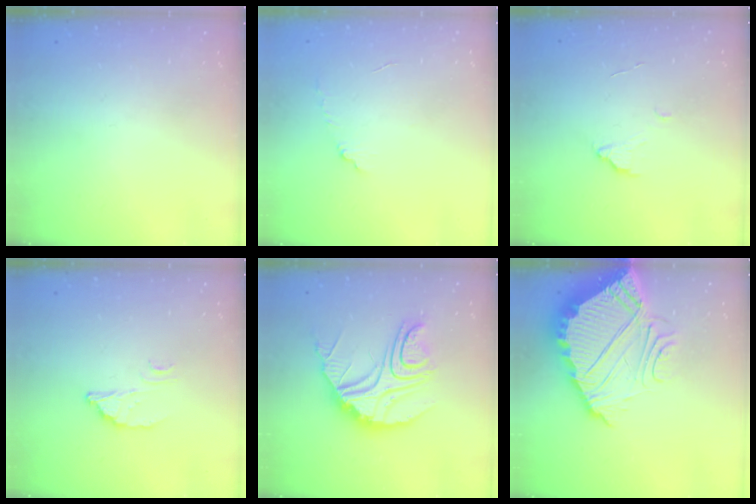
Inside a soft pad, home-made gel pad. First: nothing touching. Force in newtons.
{"total": 4.8, "press": 4.8, "slide": 0.3}
{"total": 3.4, "press": 3.4, "slide": 0.3}
{"total": 2.8, "press": 2.8, "slide": 0.2}
{"total": 16.0, "press": 16.0, "slide": 1.3}
{"total": 11.6, "press": 11.6, "slide": 0.7}